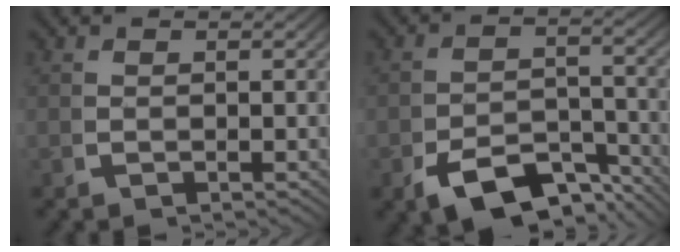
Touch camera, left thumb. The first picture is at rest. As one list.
[{"total": 7.0, "force": [-4.6, 3.7, 3.8], "torque": [-0.069, -0.032, -0.065]}]